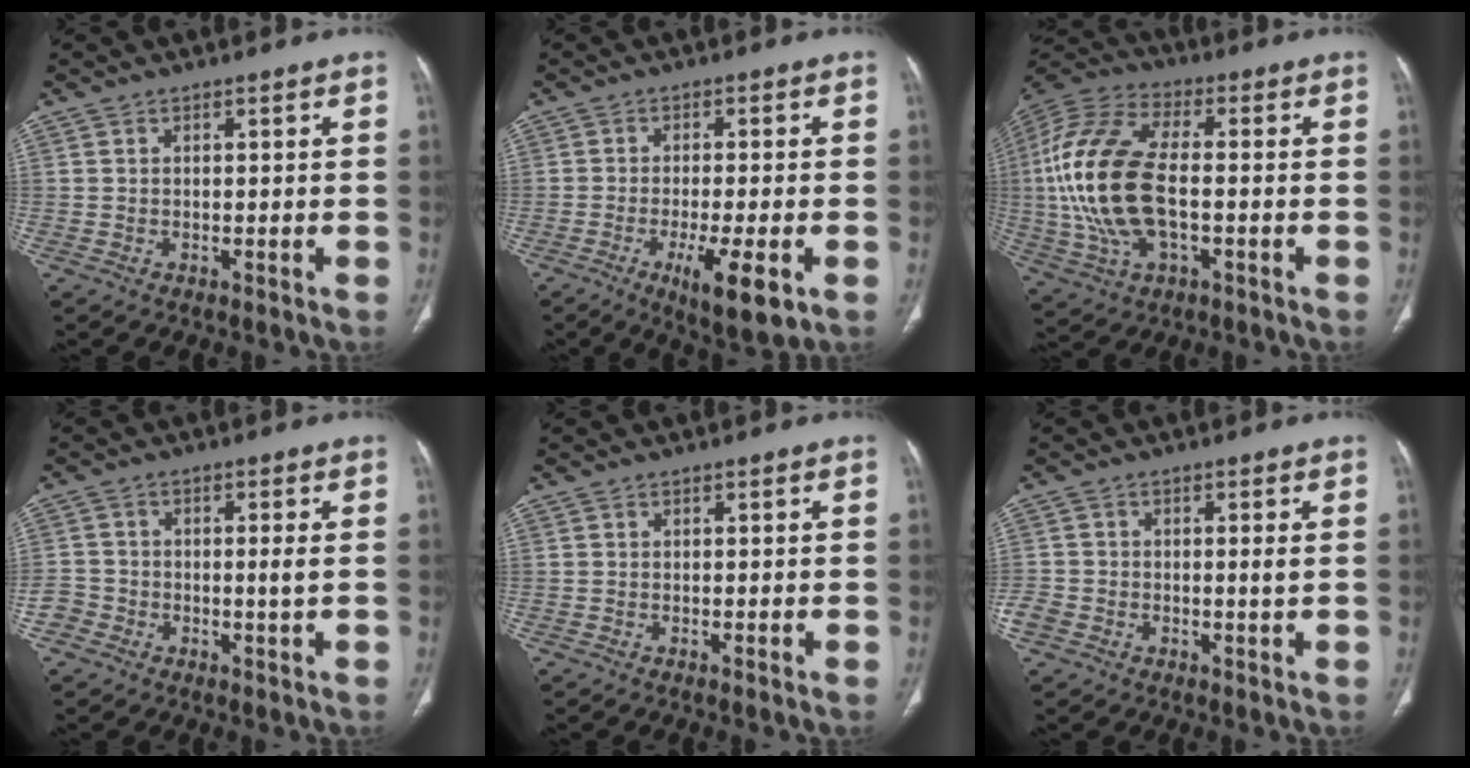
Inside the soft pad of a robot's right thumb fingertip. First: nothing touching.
{"total": 9.6, "force": [-3.8, 2.3, 8.5], "torque": [-0.137, -0.013, -0.057]}
{"total": 21.5, "force": [-1.5, 11.0, 18.4], "torque": [-0.409, 0.012, -0.025]}
{"total": 3.6, "force": [-1.2, 2.1, 2.7], "torque": [-0.045, 0.011, -0.031]}
{"total": 0.0}
{"total": 3.7, "force": [-0.8, 2.1, 3.0], "torque": [-0.058, 0.007, -0.021]}